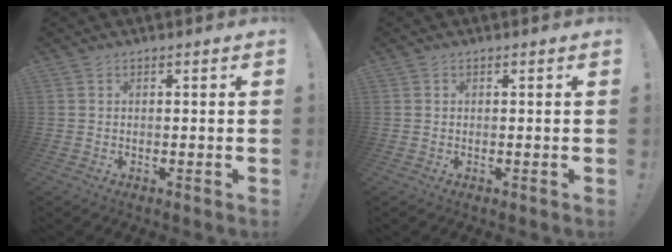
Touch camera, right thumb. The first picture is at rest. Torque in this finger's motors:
{"motor_torque": [0.39, 0.23, -0.21, -0.04, 0.04]}